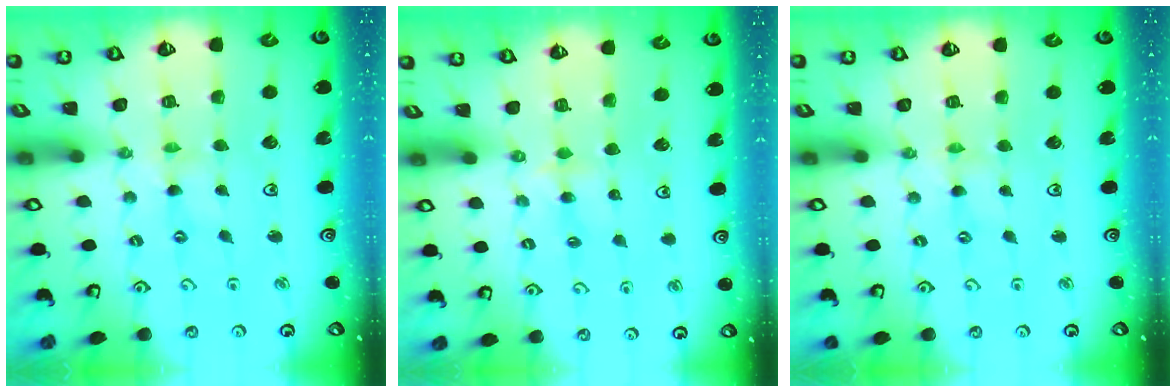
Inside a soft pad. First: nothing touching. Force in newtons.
{"total": 2.6, "press": 2.5, "slide": 0.4}
{"total": 0.0}